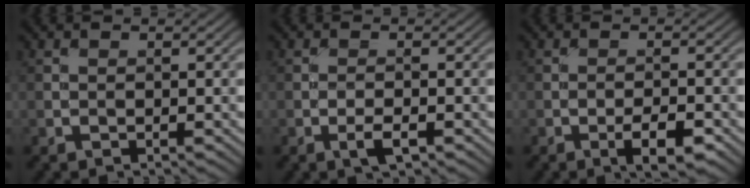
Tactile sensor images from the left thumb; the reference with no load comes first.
{"total": 2.2, "force": [-1.1, 0.7, 1.8], "torque": [-0.036, 0.002, -0.023]}
{"total": 3.9, "force": [-2.1, 1.0, 3.1], "torque": [-0.053, 0.003, -0.035]}